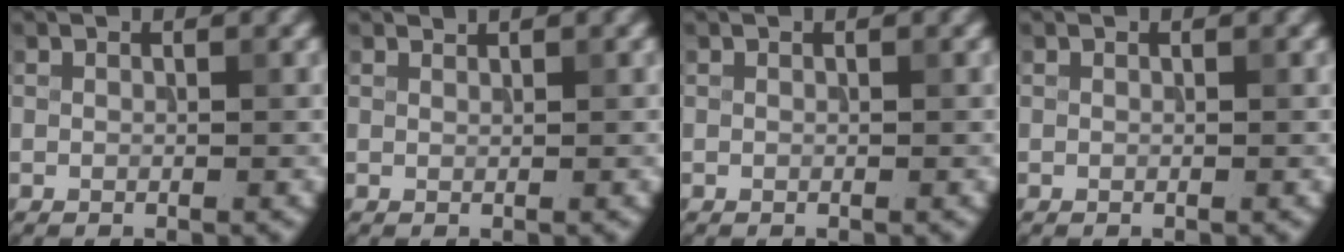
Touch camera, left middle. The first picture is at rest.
{"total": 0.5, "force": [0.5, 0.0, 0.0], "torque": [0.004, -0.002, 0.011]}
{"total": 0.0}
{"total": 0.0}